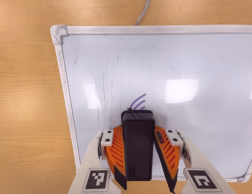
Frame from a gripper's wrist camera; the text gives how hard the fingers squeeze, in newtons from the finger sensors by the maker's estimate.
{"total": 11.4, "left": 13.4, "right": 9.4}